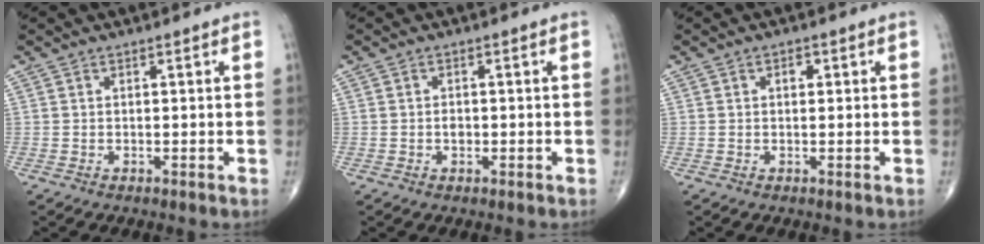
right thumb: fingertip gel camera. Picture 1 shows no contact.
{"total": 1.2, "force": [-0.2, 0.9, 0.8], "torque": [-0.011, 0.002, -0.003]}
{"total": 1.4, "force": [0.4, 0.8, 1.0], "torque": [-0.012, 0.001, 0.005]}